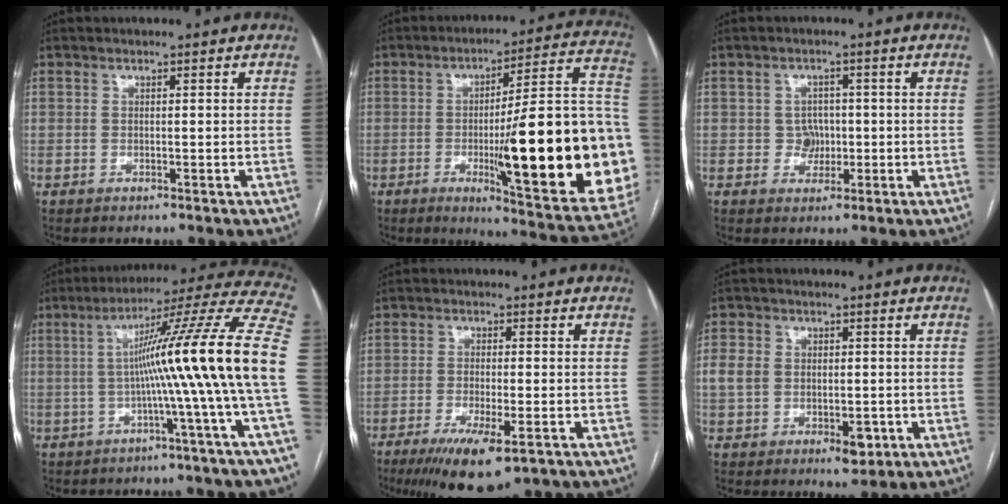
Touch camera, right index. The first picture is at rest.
{"total": 28.8, "force": [-4.9, 3.5, 28.2], "torque": [-0.293, 0.003, -0.067]}
{"total": 2.9, "force": [-0.2, 2.8, 0.7], "torque": [-0.001, 0.007, -0.002]}
{"total": 19.2, "force": [-1.5, -2.6, 19.0], "torque": [-0.248, 0.026, -0.039]}
{"total": 10.0, "force": [-5.9, 2.3, 7.7], "torque": [-0.129, -0.023, -0.091]}
{"total": 7.5, "force": [-1.1, 5.5, 5.0], "torque": [-0.082, 0.010, -0.008]}